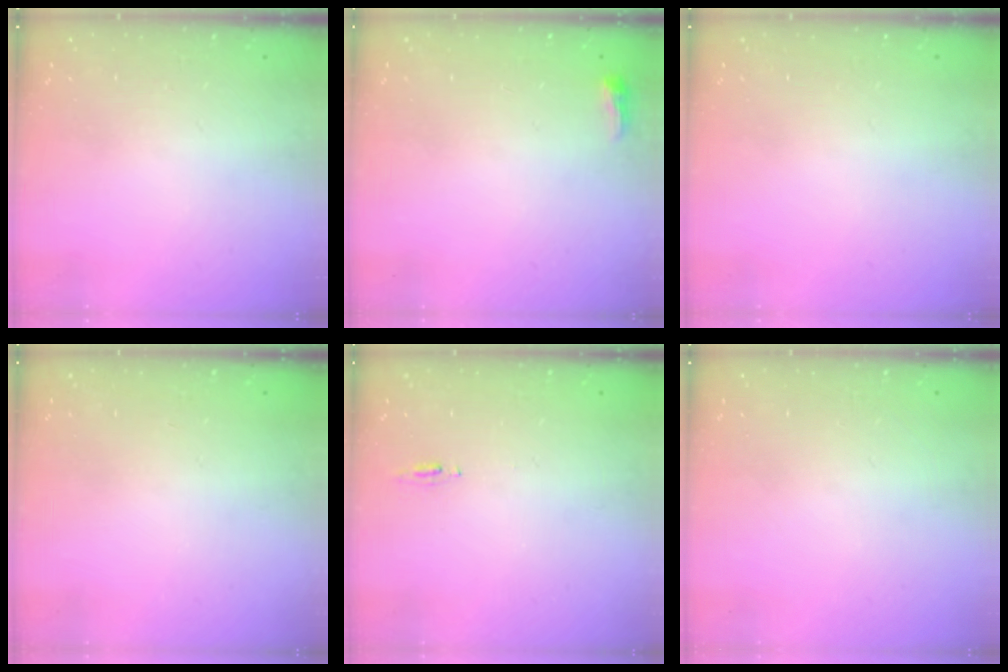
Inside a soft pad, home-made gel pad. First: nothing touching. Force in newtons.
{"total": 3.4, "press": 3.3, "slide": 0.8}
{"total": 0.0}
{"total": 0.0}
{"total": 4.4, "press": 4.1, "slide": 1.5}
{"total": 0.0}